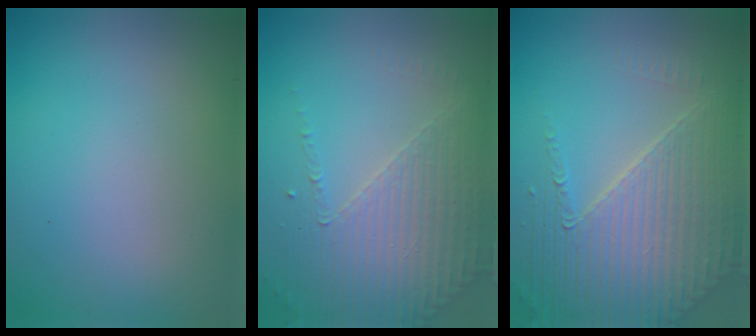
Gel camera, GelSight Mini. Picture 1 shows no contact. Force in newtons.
{"total": 4.2, "press": 3.1, "slide": 2.9}
{"total": 5.2, "press": 4.5, "slide": 2.7}